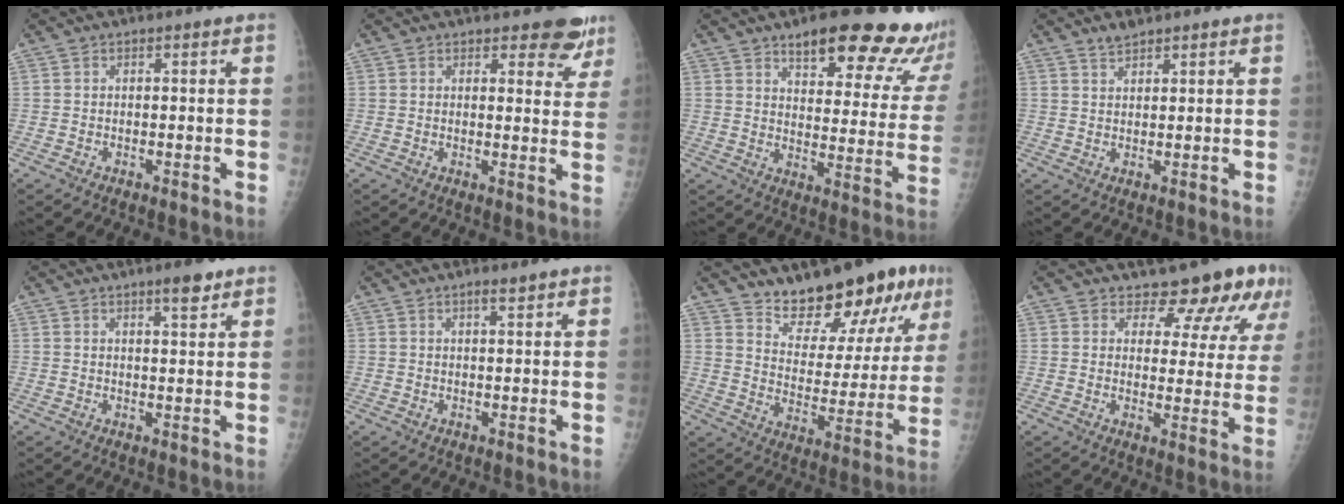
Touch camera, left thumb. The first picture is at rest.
{"total": 6.0, "force": [4.8, 2.6, 2.4], "torque": [0.007, -0.030, 0.048]}
{"total": 22.7, "force": [18.1, 6.5, 12.1], "torque": [-0.113, -0.099, 0.223]}
{"total": 2.1, "force": [1.9, 0.8, 0.7], "torque": [-0.003, -0.010, 0.036]}
{"total": 3.8, "force": [2.6, 1.0, 2.6], "torque": [-0.032, -0.015, 0.037]}
{"total": 1.6, "force": [1.1, 0.3, 1.1], "torque": [-0.016, -0.006, 0.018]}
{"total": 17.3, "force": [12.3, 6.4, 10.4], "torque": [-0.101, -0.083, 0.194]}
{"total": 10.9, "force": [8.9, 5.0, 3.9], "torque": [-0.006, -0.055, 0.093]}